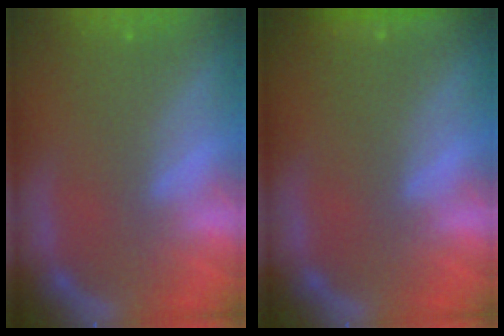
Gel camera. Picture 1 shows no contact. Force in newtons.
{"total": 1.9}